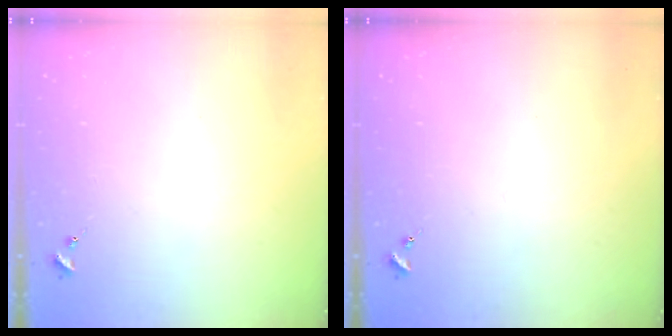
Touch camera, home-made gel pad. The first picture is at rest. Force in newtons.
{"total": 0.0}